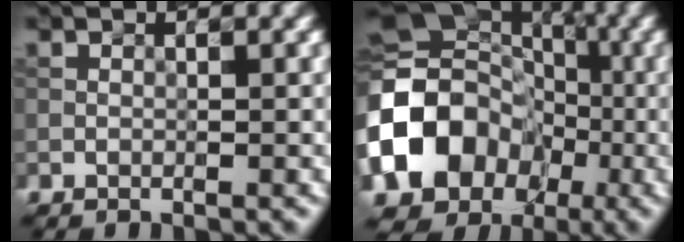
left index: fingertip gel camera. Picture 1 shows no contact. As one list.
[{"total": 16.0, "force": [-3.9, 13.4, 7.8], "torque": [-0.172, 0.007, -0.093]}]